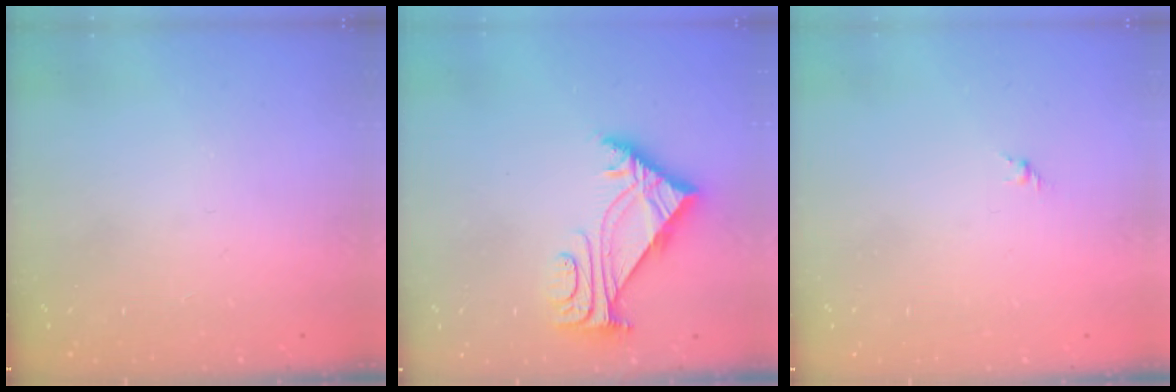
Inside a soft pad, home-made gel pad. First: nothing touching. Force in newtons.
{"total": 6.1, "press": 6.0, "slide": 1.1}
{"total": 1.6, "press": 1.5, "slide": 0.6}